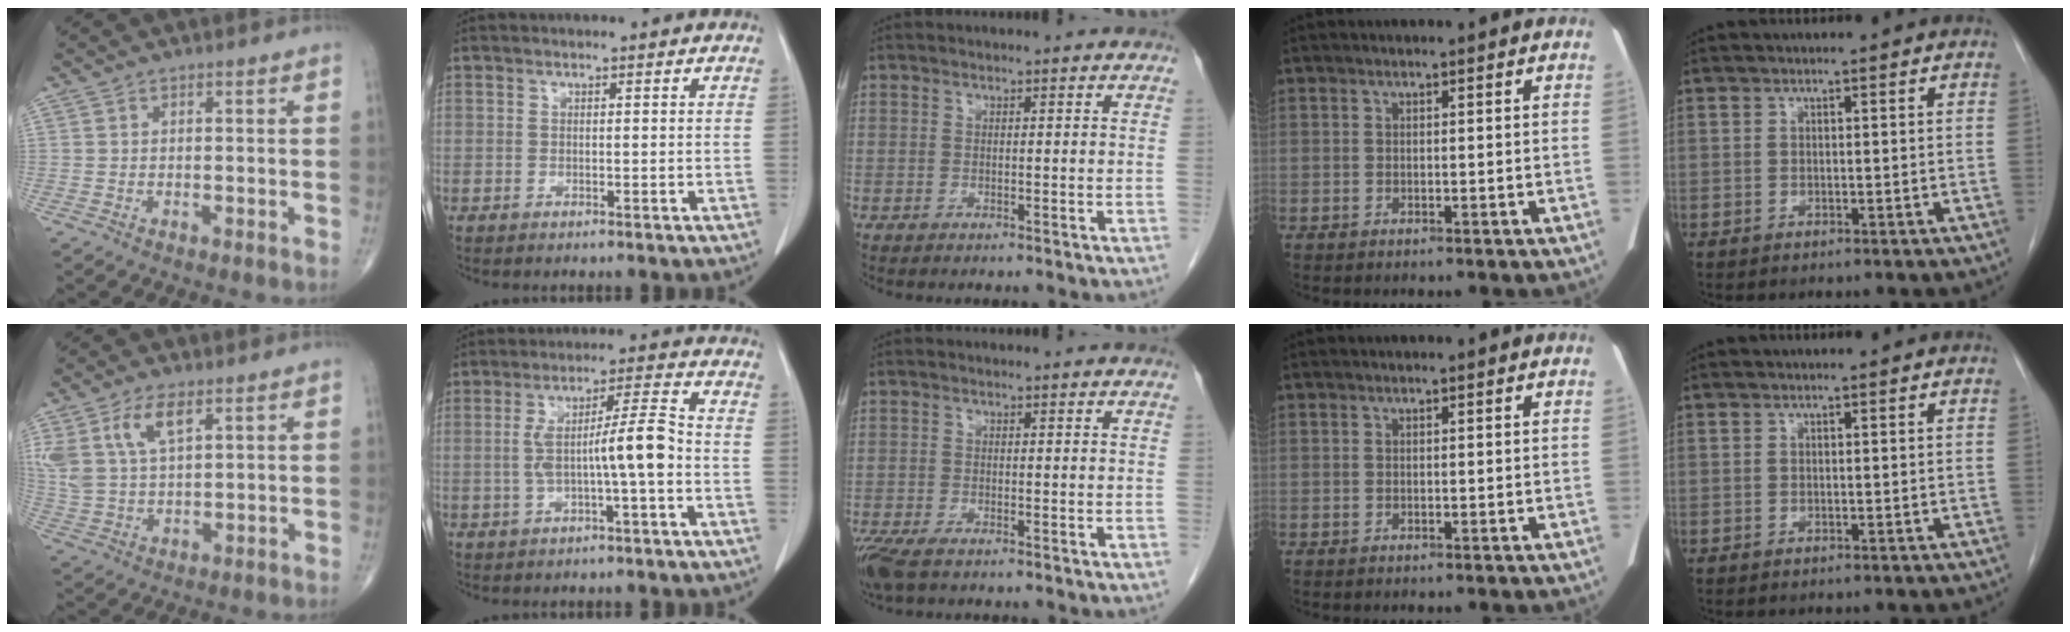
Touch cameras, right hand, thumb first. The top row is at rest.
{"thumb": {"total": 10.0, "force": [4.8, 4.8, 7.4], "torque": [-0.158, -0.008, 0.102]}, "index": {"total": 8.0, "force": [-1.4, 0.1, 7.8], "torque": [-0.142, 0.021, -0.021]}, "middle": {"total": 4.3, "force": [-3.0, 1.4, 2.8], "torque": [-0.060, -0.014, -0.053]}}